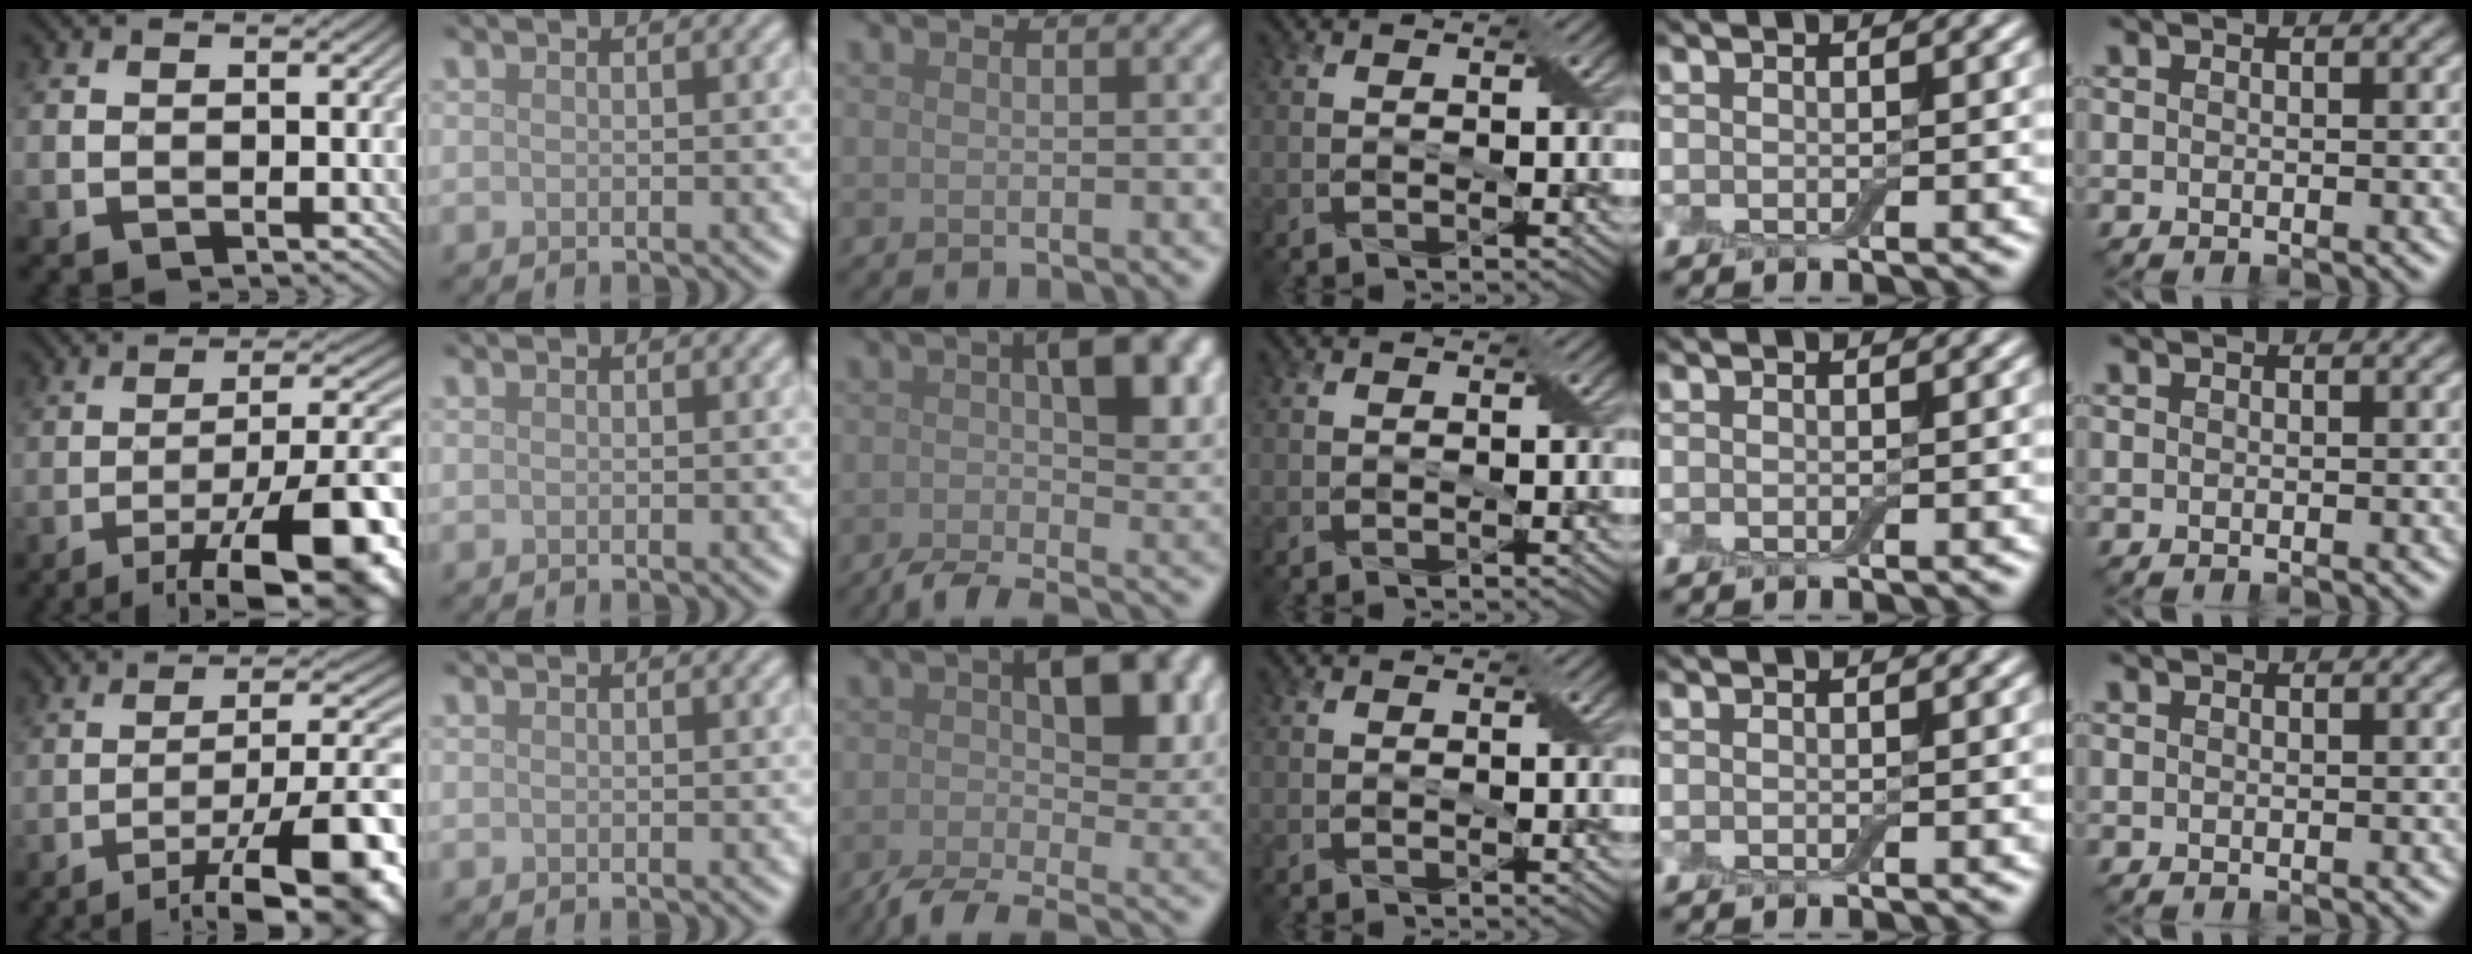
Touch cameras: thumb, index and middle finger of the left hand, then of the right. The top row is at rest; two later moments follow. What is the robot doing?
{"motion": "close", "object": "airpods case & airpods"}